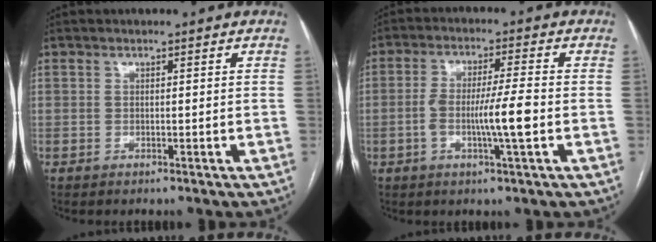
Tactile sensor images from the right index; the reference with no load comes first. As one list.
[{"total": 7.4, "force": [-1.7, 0.0, 7.2], "torque": [-0.132, 0.004, -0.030]}]